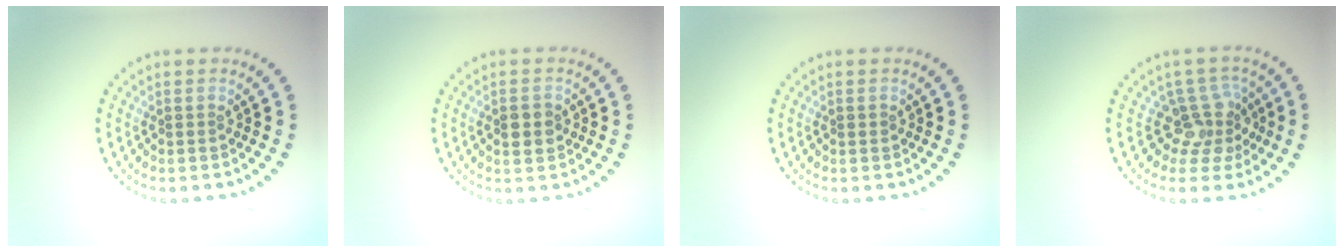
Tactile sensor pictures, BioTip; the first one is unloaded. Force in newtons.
{"total": 2.4, "press": 2.4, "slide": 0.0}
{"total": 0.7, "press": 0.7, "slide": 0.0}
{"total": 3.3, "press": 2.5, "slide": 2.1}